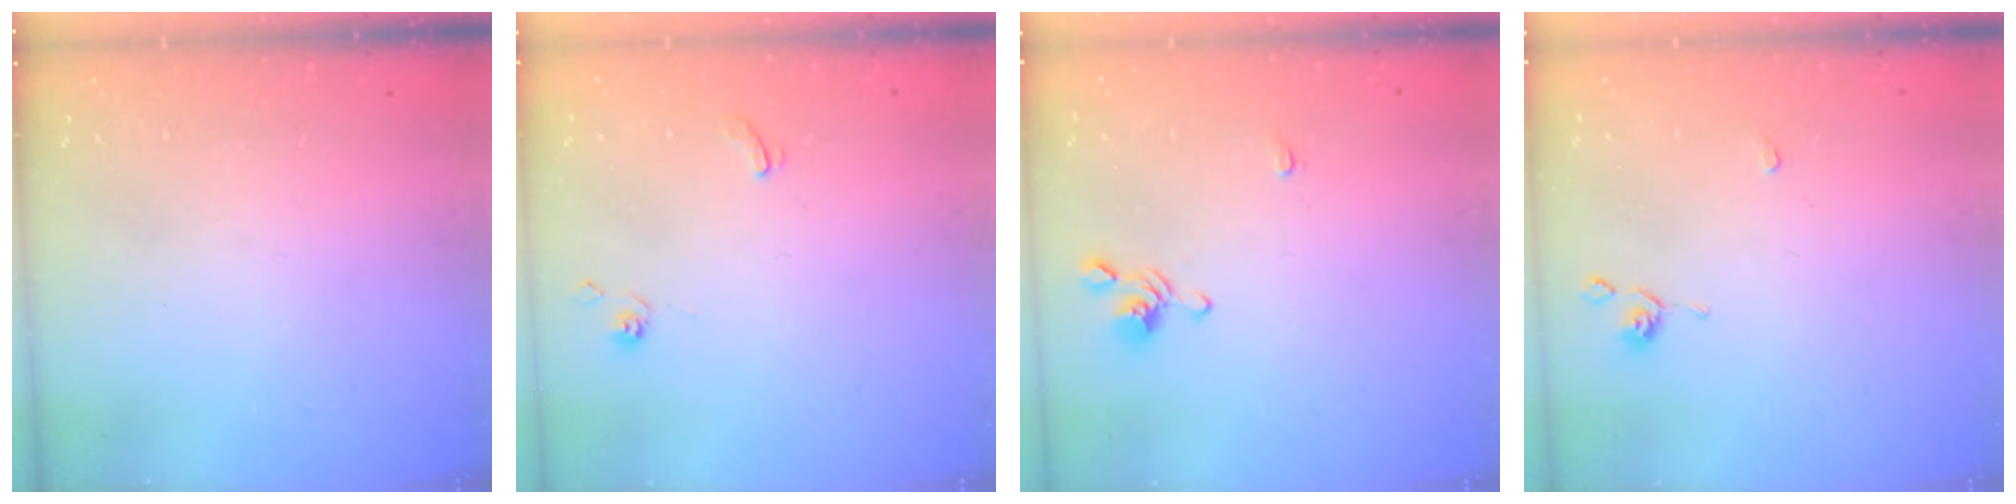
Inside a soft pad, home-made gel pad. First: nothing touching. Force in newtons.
{"total": 2.6, "press": 2.6, "slide": 0.5}
{"total": 1.0, "press": 0.9, "slide": 0.5}
{"total": 0.9, "press": 0.9, "slide": 0.4}